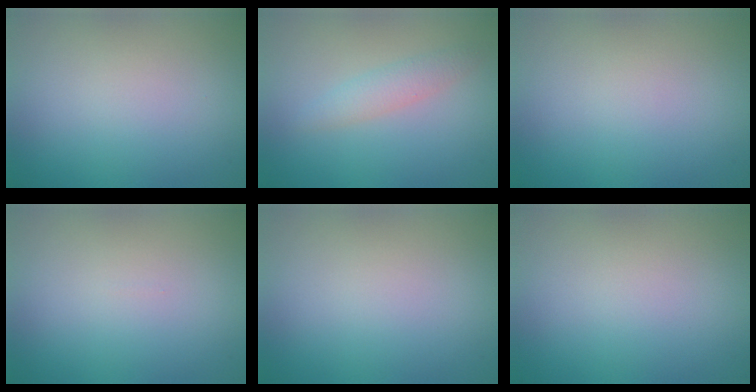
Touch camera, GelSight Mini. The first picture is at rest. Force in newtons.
{"total": 1.8, "press": 1.8, "slide": 0.0}
{"total": 0.0}
{"total": 0.0}
{"total": 0.0}
{"total": 0.0}